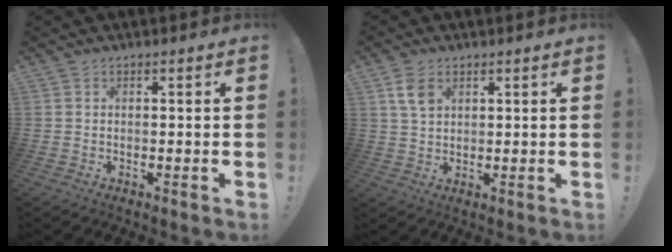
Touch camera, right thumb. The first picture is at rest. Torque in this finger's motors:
{"motor_torque": [0.06, 0.11, 0.53, 0.21, -0.01]}